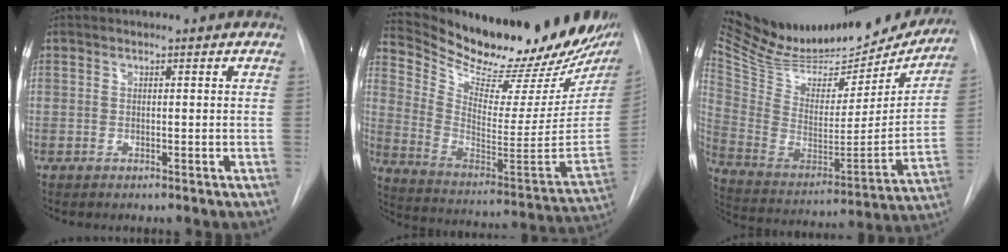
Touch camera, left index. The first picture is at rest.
{"total": 28.6, "force": [24.9, 5.5, 13.0], "torque": [-0.206, -0.083, 0.350]}
{"total": 33.2, "force": [28.8, 10.6, 12.5], "torque": [-0.249, -0.037, 0.424]}